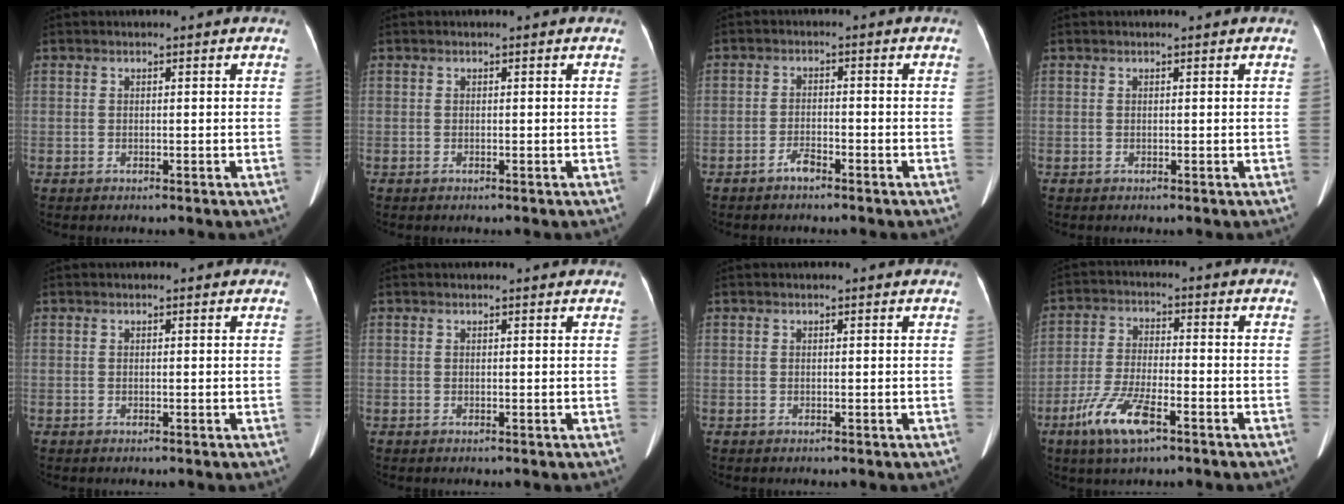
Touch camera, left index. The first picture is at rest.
{"total": 0.0}
{"total": 2.2, "force": [-1.8, 0.6, 1.1], "torque": [-0.023, 0.000, -0.032]}
{"total": 0.0}
{"total": 0.6, "force": [0.5, 0.3, 0.1], "torque": [-0.007, 0.000, 0.002]}
{"total": 2.3, "force": [2.2, 0.2, 0.6], "torque": [-0.013, 0.009, 0.019]}
{"total": 0.9, "force": [0.9, 0.1, 0.2], "torque": [-0.010, 0.004, 0.006]}
{"total": 8.7, "force": [-4.9, 2.0, 6.9], "torque": [-0.145, -0.011, -0.091]}